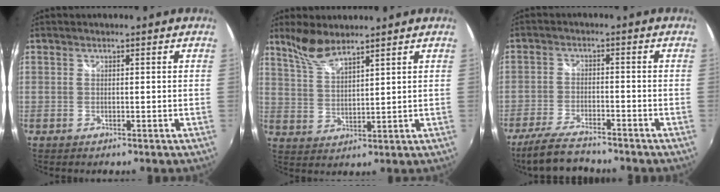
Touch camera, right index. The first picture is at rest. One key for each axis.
{"total": 6.2, "fx": 5.2, "fy": 1.3, "fz": 3.1, "tx": -0.064, "ty": 0.005, "tz": 0.109}
{"total": 10.0, "fx": -8.6, "fy": 2.2, "fz": 4.5, "tx": -0.117, "ty": -0.022, "tz": -0.154}